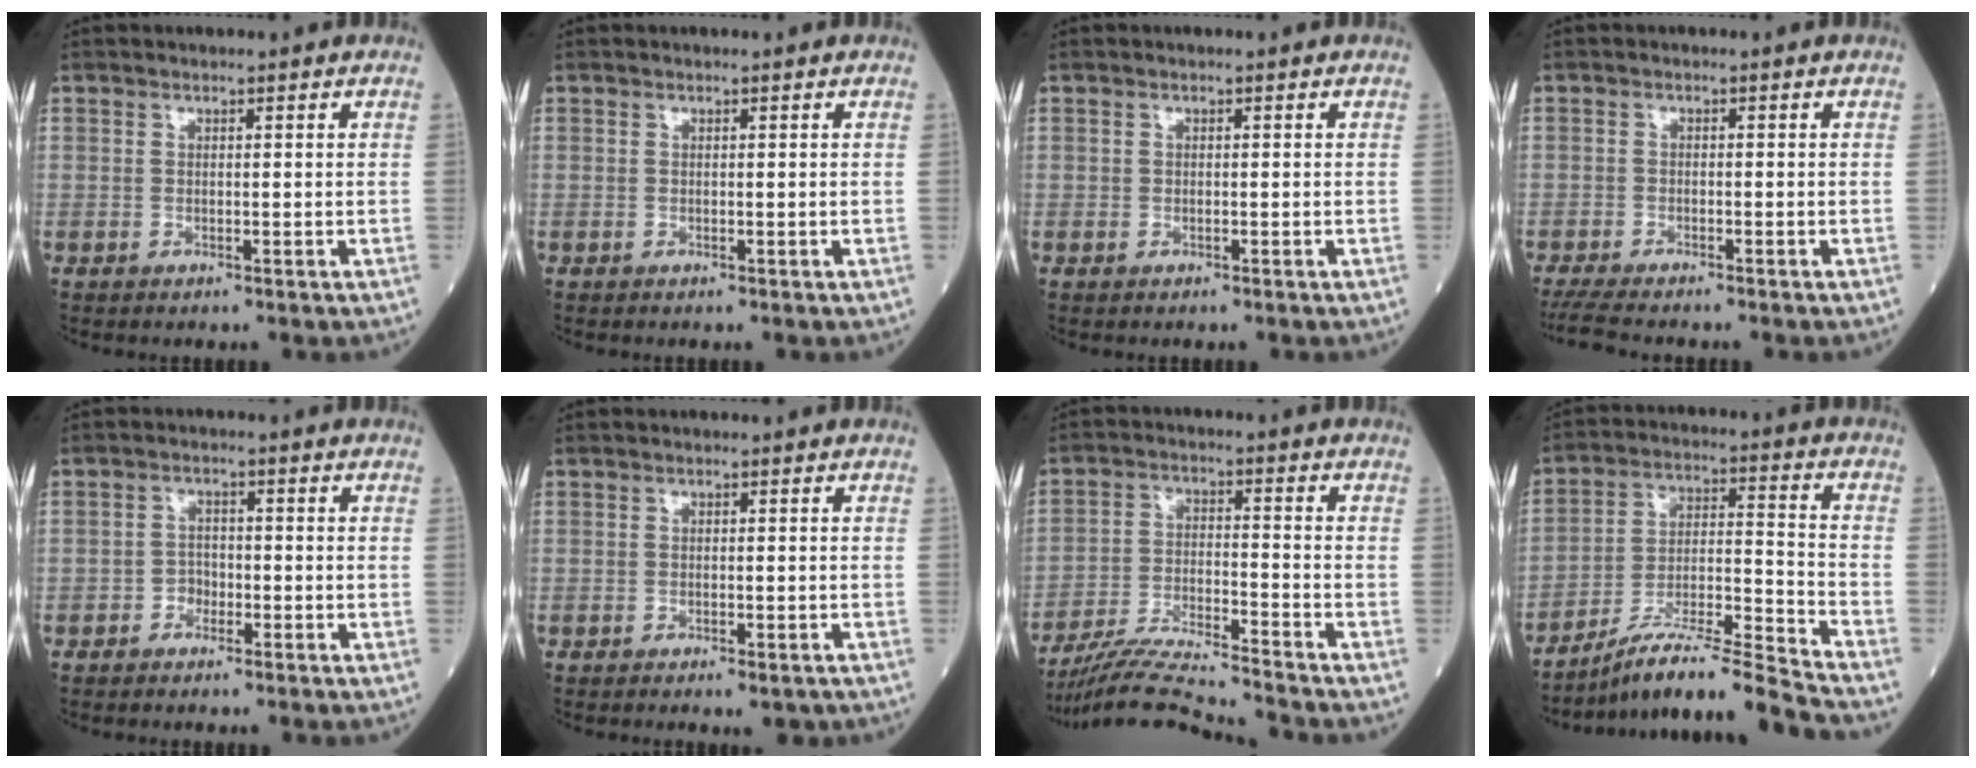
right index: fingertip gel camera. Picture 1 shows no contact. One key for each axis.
{"total": 0.0}
{"total": 0.0}
{"total": 5.0, "fx": -4.5, "fy": 0.9, "fz": 2.0, "tx": -0.041, "ty": -0.019, "tz": -0.079}
{"total": 2.0, "fx": -1.3, "fy": 1.4, "fz": 0.6, "tx": -0.006, "ty": 0.008, "tz": -0.026}
{"total": 2.2, "fx": -1.5, "fy": 0.6, "fz": 1.5, "tx": -0.019, "ty": -0.005, "tz": -0.015}
{"total": 11.7, "fx": -11.1, "fy": -1.6, "fz": 3.3, "tx": -0.060, "ty": -0.011, "tz": -0.198}
{"total": 14.5, "fx": -13.1, "fy": -1.9, "fz": 6.0, "tx": -0.099, "ty": 0.013, "tz": -0.231}